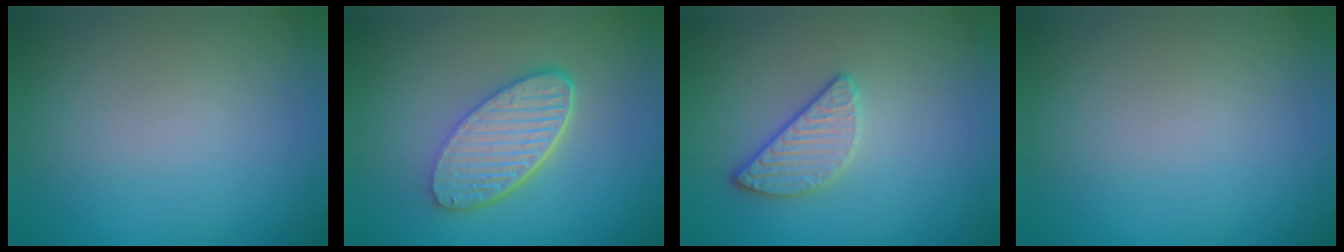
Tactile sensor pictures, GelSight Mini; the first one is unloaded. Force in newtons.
{"total": 5.7, "press": 4.4, "slide": 3.6}
{"total": 2.5, "press": 2.3, "slide": 0.8}
{"total": 0.0}